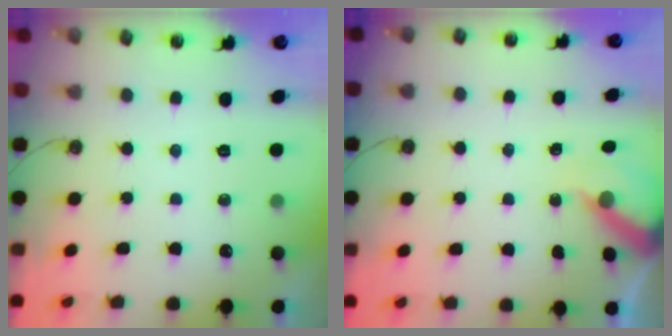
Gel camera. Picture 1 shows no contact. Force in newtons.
{"total": 6.0, "press": 6.0, "slide": 0.3}